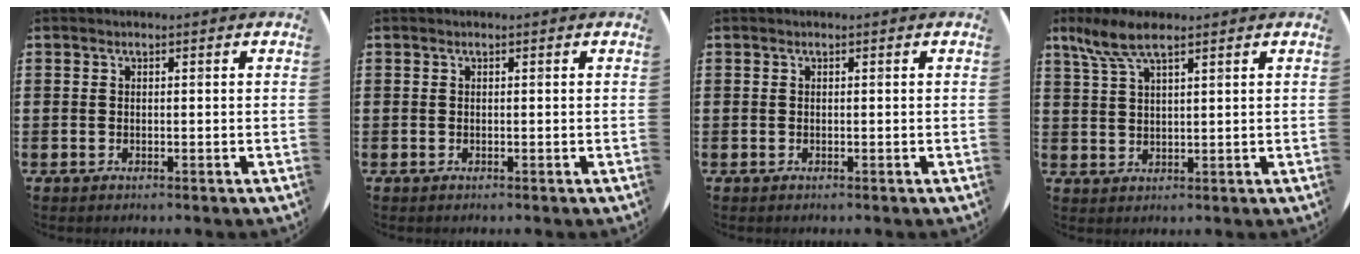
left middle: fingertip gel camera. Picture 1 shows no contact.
{"total": 0.0}
{"total": 0.0}
{"total": 5.8, "force": [4.0, 1.6, 3.9], "torque": [-0.084, 0.003, 0.071]}